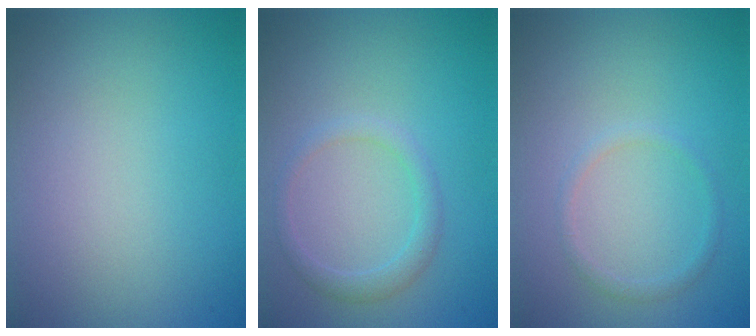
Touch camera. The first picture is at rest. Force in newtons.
{"total": 1.6, "press": 1.6, "slide": 0.1}
{"total": 1.0, "press": 1.0, "slide": 0.0}